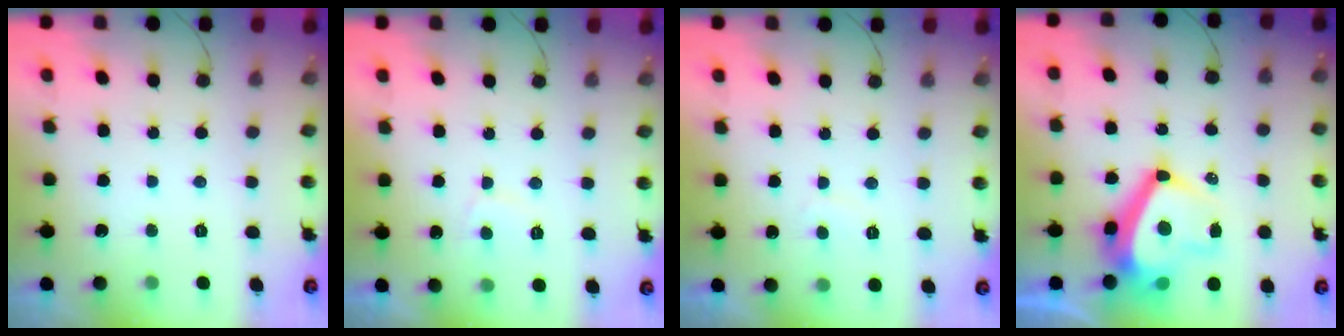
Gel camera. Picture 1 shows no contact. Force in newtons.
{"total": 3.0, "press": 2.9, "slide": 0.7}
{"total": 0.0}
{"total": 13.5, "press": 13.3, "slide": 1.9}